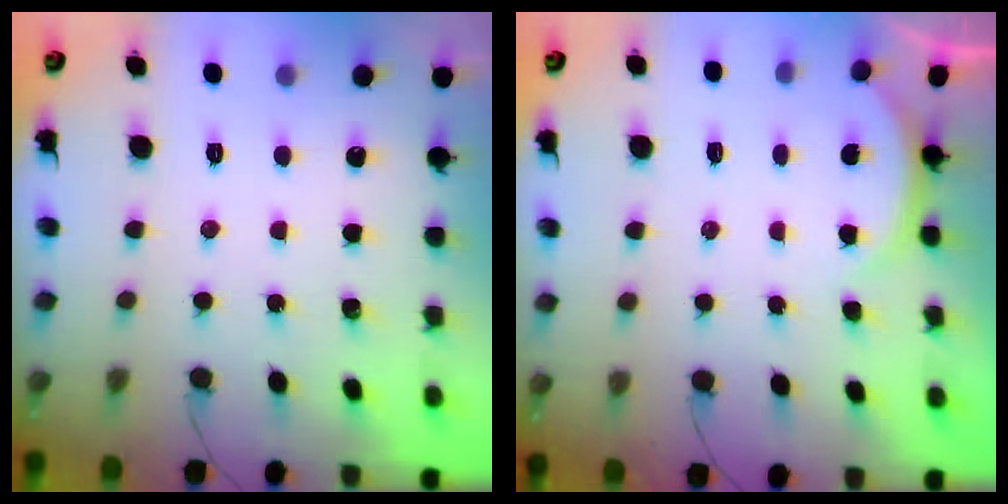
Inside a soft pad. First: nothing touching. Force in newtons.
{"total": 2.4, "press": 2.4, "slide": 0.6}